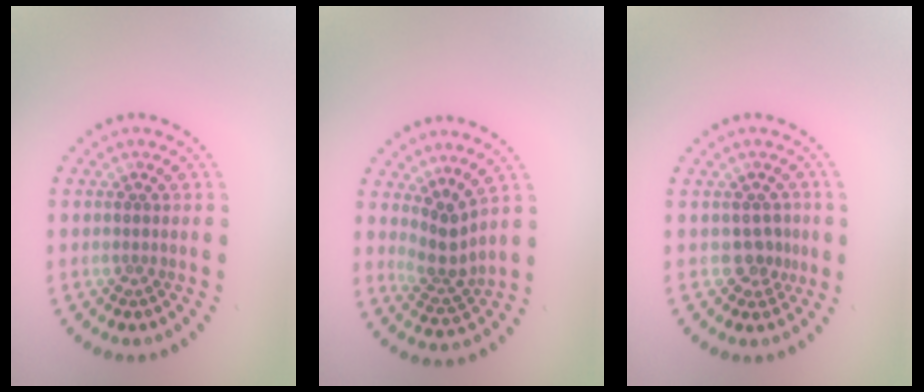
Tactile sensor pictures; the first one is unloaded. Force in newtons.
{"total": 2.9, "press": 2.1, "slide": 2.0}
{"total": 1.9, "press": 1.6, "slide": 1.1}